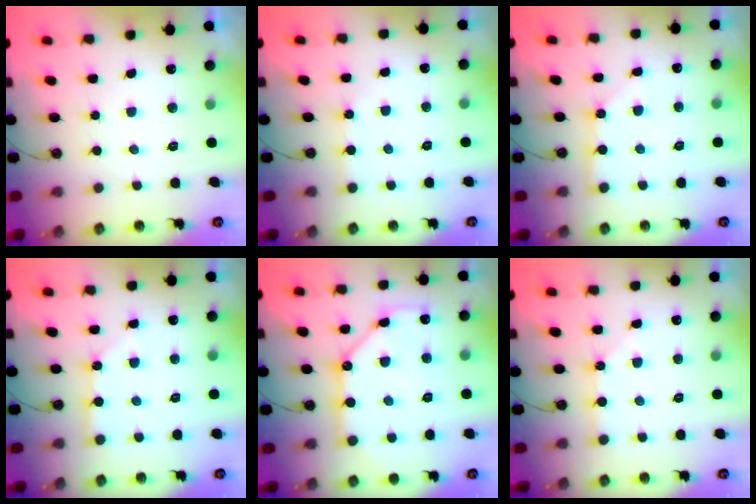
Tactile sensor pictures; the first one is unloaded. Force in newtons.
{"total": 2.3, "press": 2.3, "slide": 0.3}
{"total": 2.4, "press": 2.4, "slide": 0.4}
{"total": 2.5, "press": 2.5, "slide": 0.3}
{"total": 13.7, "press": 13.6, "slide": 1.6}
{"total": 1.1, "press": 1.1, "slide": 0.2}